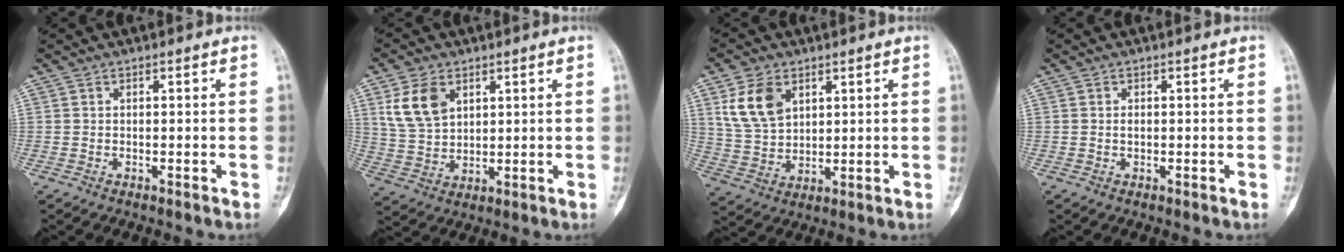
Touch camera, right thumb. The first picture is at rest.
{"total": 8.8, "force": [3.8, 5.9, 5.4], "torque": [-0.091, -0.011, 0.083]}
{"total": 9.6, "force": [4.1, 6.4, 5.9], "torque": [-0.099, -0.013, 0.091]}
{"total": 0.6, "force": [0.0, 0.4, 0.5], "torque": [-0.007, 0.000, 0.002]}